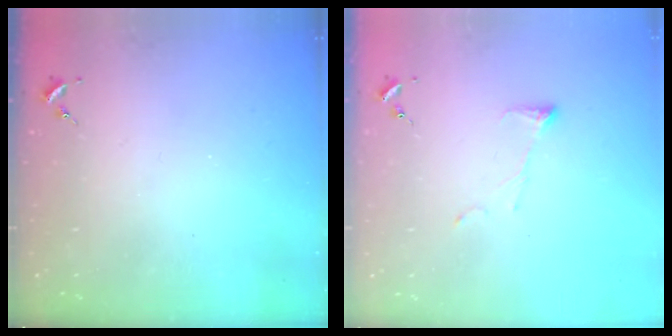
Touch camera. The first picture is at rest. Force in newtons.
{"total": 5.5, "press": 5.5, "slide": 0.4}